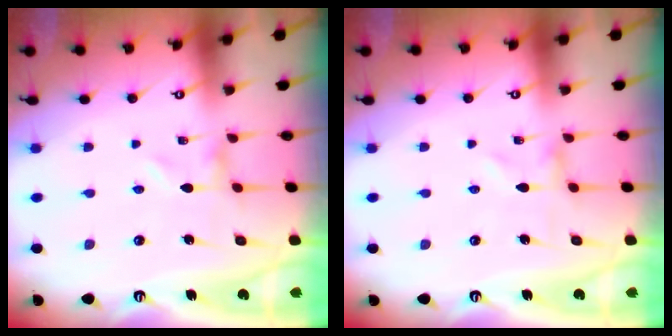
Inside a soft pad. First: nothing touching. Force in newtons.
{"total": 0.5, "press": 0.5, "slide": 0.2}